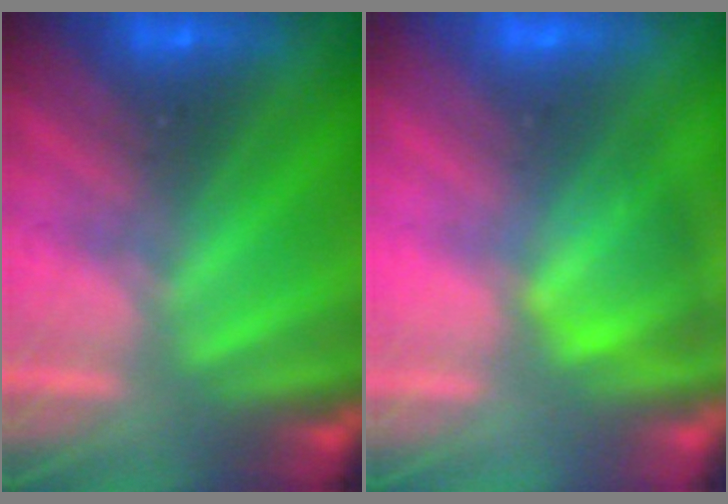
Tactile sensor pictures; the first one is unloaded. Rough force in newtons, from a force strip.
{"total": 2.6}